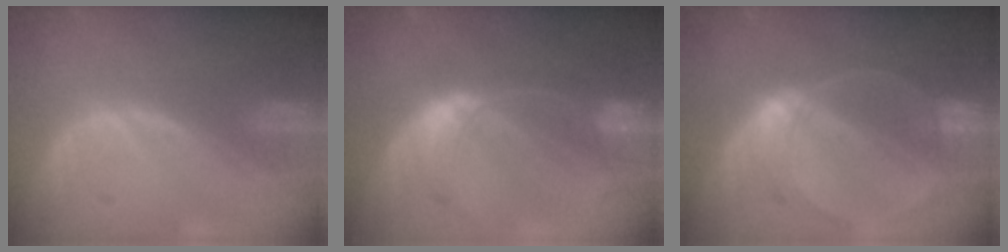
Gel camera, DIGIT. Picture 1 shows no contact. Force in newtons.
{"total": 7.6, "press": 6.6, "slide": 3.8}
{"total": 6.8, "press": 6.0, "slide": 3.2}